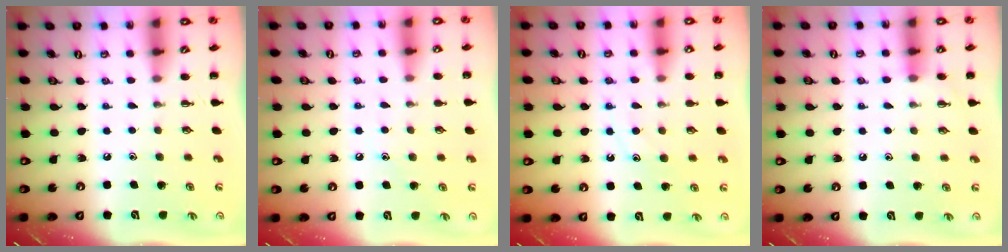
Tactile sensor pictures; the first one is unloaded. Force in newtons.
{"total": 6.9, "press": 6.6, "slide": 1.8}
{"total": 11.3, "press": 11.3, "slide": 1.0}
{"total": 4.2, "press": 4.0, "slide": 1.2}